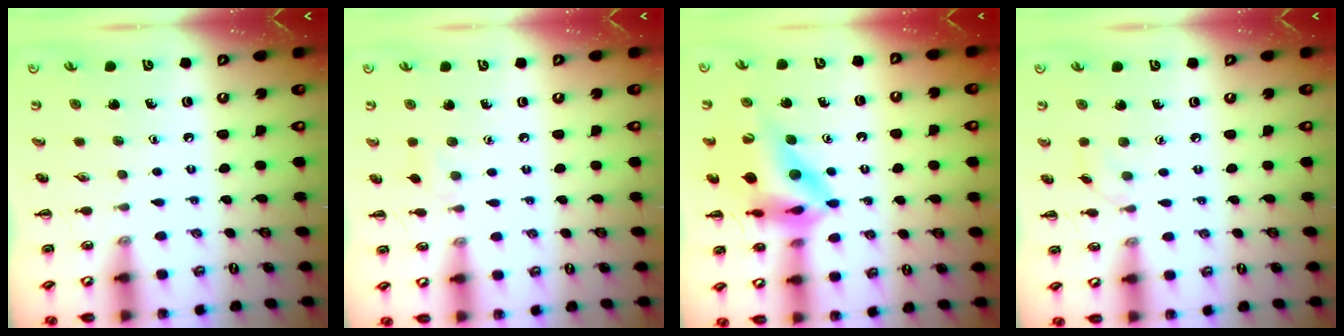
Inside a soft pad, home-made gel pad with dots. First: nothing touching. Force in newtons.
{"total": 4.2, "press": 3.9, "slide": 1.6}
{"total": 15.1, "press": 14.4, "slide": 4.7}
{"total": 3.3, "press": 3.2, "slide": 1.0}